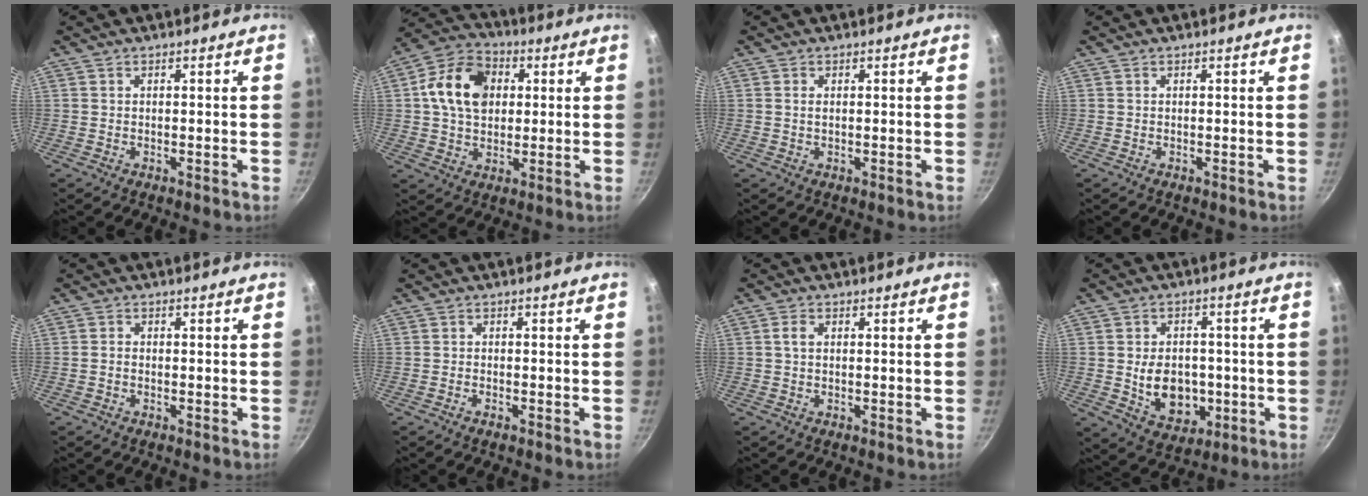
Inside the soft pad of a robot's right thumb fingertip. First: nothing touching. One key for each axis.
{"total": 13.4, "fx": 2.5, "fy": 10.0, "fz": 8.6, "tx": -0.126, "ty": 0.013, "tz": 0.028}
{"total": 1.0, "fx": 0.2, "fy": 0.5, "fz": 0.8, "tx": -0.015, "ty": 0.000, "tz": 0.003}
{"total": 0.0}
{"total": 1.1, "fx": -0.4, "fy": 0.8, "fz": 0.6, "tx": -0.007, "ty": 0.008, "tz": -0.008}
{"total": 0.8, "fx": -0.6, "fy": 0.3, "fz": 0.6, "tx": -0.017, "ty": 0.003, "tz": -0.016}
{"total": 1.7, "fx": 0.3, "fy": 1.1, "fz": 1.3, "tx": -0.025, "ty": 0.003, "tz": 0.005}
{"total": 11.3, "fx": -1.3, "fy": 8.5, "fz": 7.3, "tx": -0.077, "ty": 0.002, "tz": -0.006}